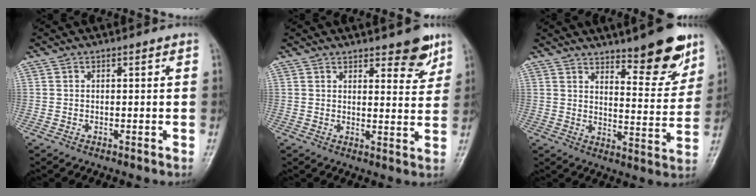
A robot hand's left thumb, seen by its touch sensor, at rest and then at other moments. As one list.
[{"total": 6.3, "force": [4.3, 2.2, 3.9], "torque": [-0.027, -0.028, 0.055]}, {"total": 12.3, "force": [8.6, 3.5, 8.1], "torque": [-0.079, -0.062, 0.129]}]